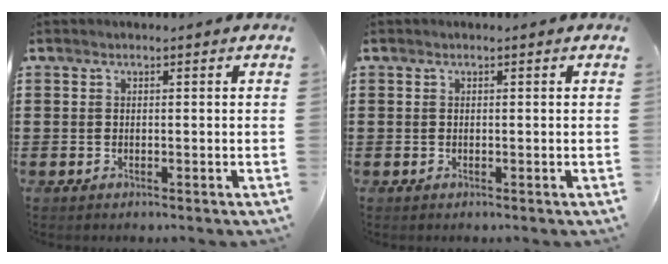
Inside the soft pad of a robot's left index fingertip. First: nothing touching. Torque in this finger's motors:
{"motor_torque": [-0.01, -0.01, 0.00, 0.00]}